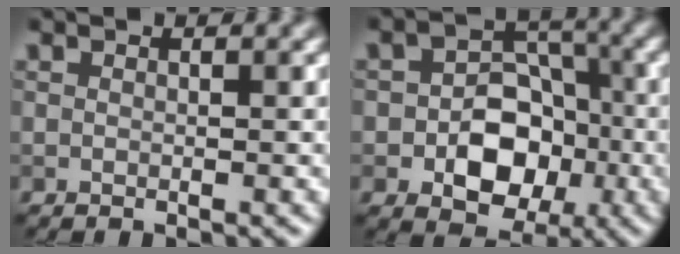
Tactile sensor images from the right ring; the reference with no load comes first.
{"total": 6.7, "force": [-2.0, 4.9, 4.1], "torque": [-0.055, -0.006, -0.035]}